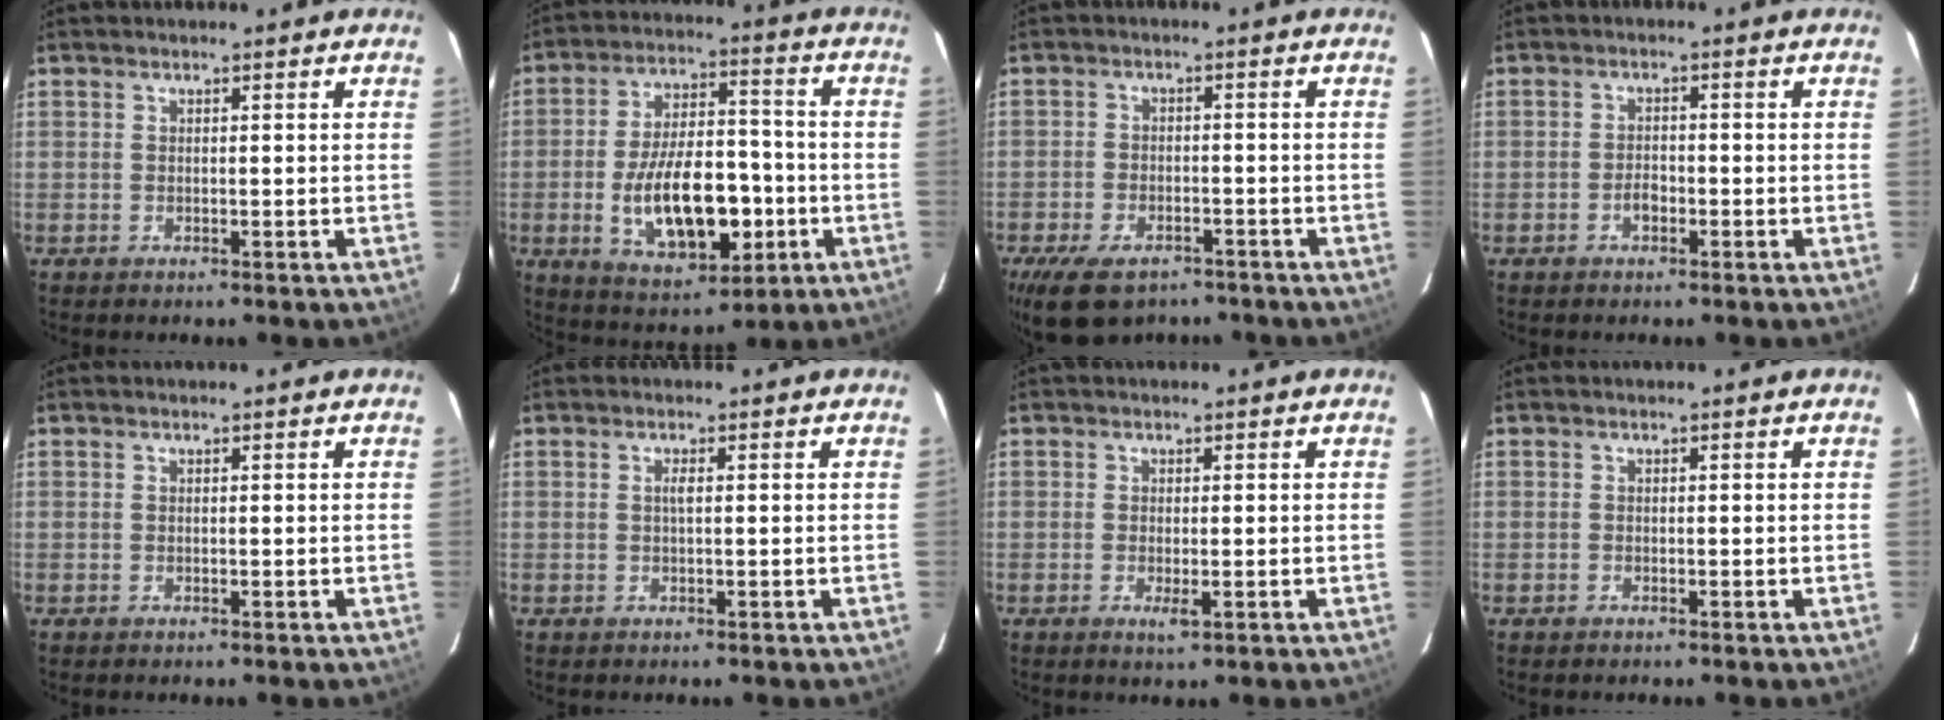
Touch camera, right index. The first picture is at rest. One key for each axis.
{"total": 17.5, "fx": -4.3, "fy": 8.6, "fz": 14.7, "tx": -0.274, "ty": 0.007, "tz": -0.049}
{"total": 11.6, "fx": -7.9, "fy": 6.1, "fz": 5.9, "tx": -0.141, "ty": -0.011, "tz": -0.126}
{"total": 2.1, "fx": -1.1, "fy": 1.2, "fz": 1.3, "tx": -0.025, "ty": 0.007, "tz": -0.020}
{"total": 0.0}
{"total": 1.0, "fx": 0.1, "fy": 0.0, "fz": 1.0, "tx": -0.020, "ty": 0.002, "tz": 0.000}
{"total": 2.0, "fx": -0.6, "fy": 0.4, "fz": 1.9, "tx": -0.036, "ty": -0.005, "tz": -0.009}
{"total": 0.0}